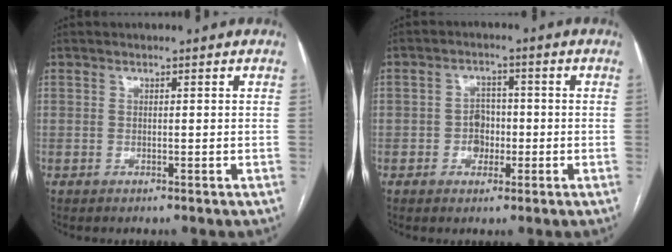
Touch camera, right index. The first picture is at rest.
{"total": 3.7, "force": [-1.0, 2.8, 2.1], "torque": [-0.031, 0.009, -0.017]}